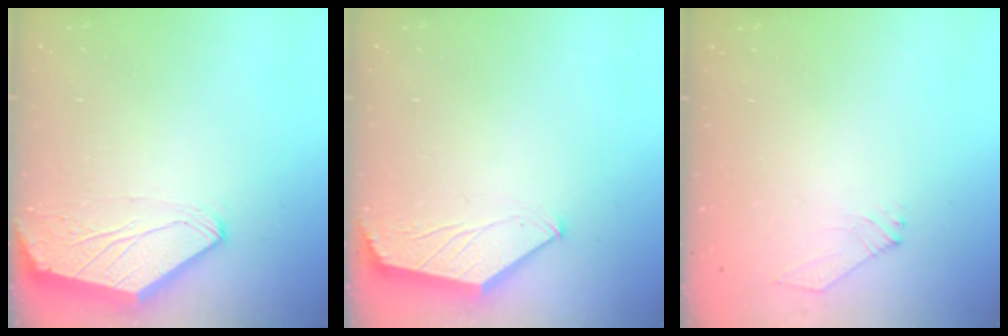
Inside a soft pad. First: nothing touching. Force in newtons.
{"total": 1.5, "press": 1.5, "slide": 0.4}
{"total": 3.2, "press": 3.1, "slide": 0.6}